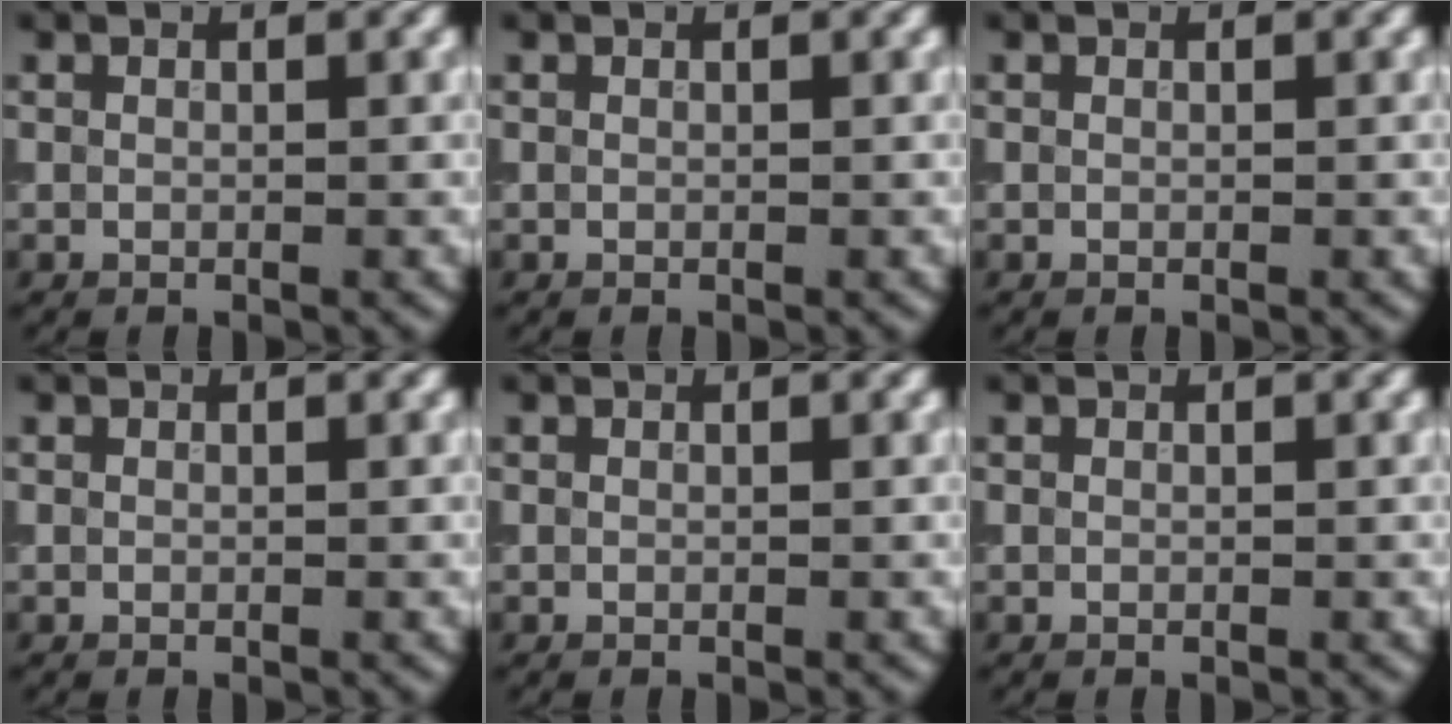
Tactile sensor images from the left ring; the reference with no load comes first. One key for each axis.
{"total": 0.0}
{"total": 0.0}
{"total": 0.0}
{"total": 0.0}
{"total": 0.0}